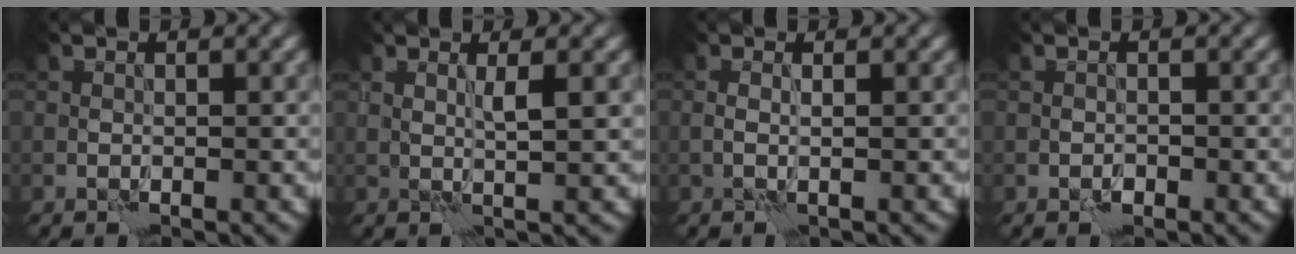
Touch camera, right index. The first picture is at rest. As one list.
[{"total": 1.8, "force": [1.1, -0.1, 1.5], "torque": [-0.027, -0.004, 0.022]}, {"total": 0.6, "force": [0.2, -0.1, 0.5], "torque": [-0.011, -0.005, 0.003]}, {"total": 0.5, "force": [-0.2, 0.4, 0.2], "torque": [0.000, 0.001, -0.004]}]